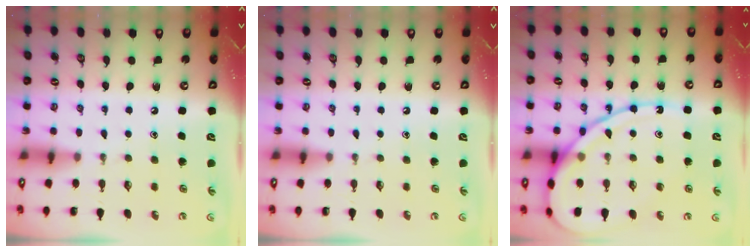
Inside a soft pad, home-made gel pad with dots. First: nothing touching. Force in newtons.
{"total": 0.0}
{"total": 15.8, "press": 15.7, "slide": 1.5}